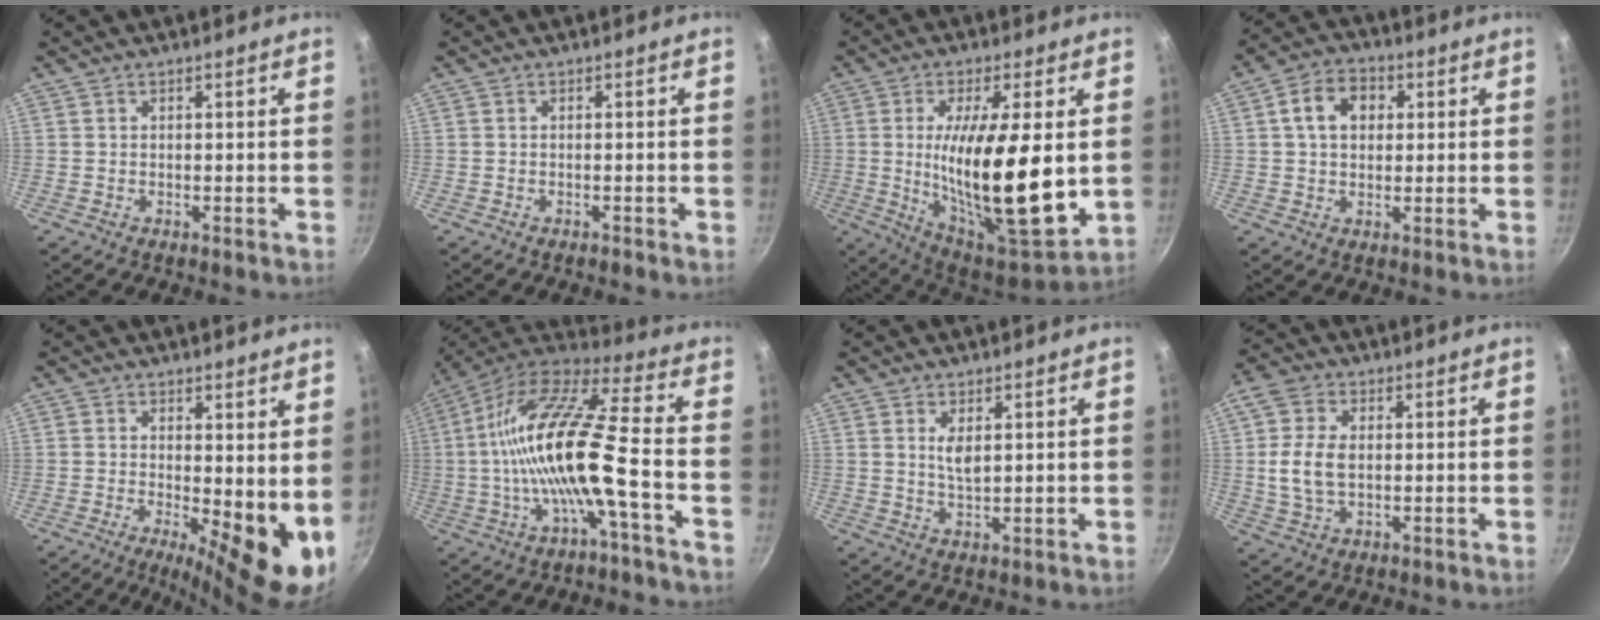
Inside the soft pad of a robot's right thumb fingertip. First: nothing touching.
{"total": 0.7, "force": [-0.6, 0.1, 0.4], "torque": [-0.015, 0.007, -0.007]}
{"total": 22.0, "force": [0.4, 6.5, 21.0], "torque": [-0.347, -0.025, 0.016]}
{"total": 8.2, "force": [1.9, 6.0, 5.2], "torque": [-0.065, 0.011, 0.021]}
{"total": 11.1, "force": [0.3, 3.7, 10.4], "torque": [-0.125, -0.022, 0.008]}
{"total": 18.8, "force": [-3.9, 3.5, 18.1], "torque": [-0.333, 0.035, -0.084]}
{"total": 3.4, "force": [1.1, 1.4, 2.9], "torque": [-0.052, -0.010, 0.023]}
{"total": 8.9, "force": [0.6, 5.7, 6.8], "torque": [-0.136, 0.007, 0.005]}